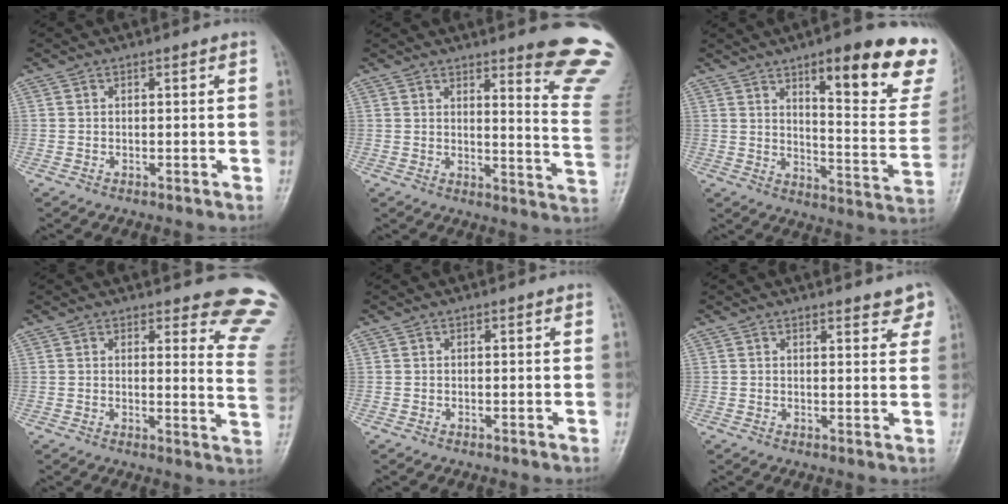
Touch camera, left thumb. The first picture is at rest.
{"total": 13.7, "force": [10.8, 1.0, 8.5], "torque": [-0.079, -0.108, 0.119]}
{"total": 21.8, "force": [13.0, 5.5, 16.5], "torque": [-0.174, -0.067, 0.179]}
{"total": 12.3, "force": [11.4, 2.5, 3.8], "torque": [0.000, -0.116, 0.095]}
{"total": 0.0}
{"total": 4.7, "force": [4.0, 1.5, 2.0], "torque": [-0.002, -0.019, 0.040]}